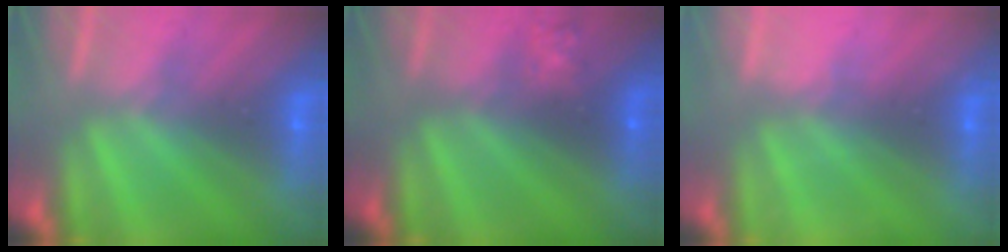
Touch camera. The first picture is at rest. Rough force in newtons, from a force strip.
{"total": 2.3}
{"total": 2.3}